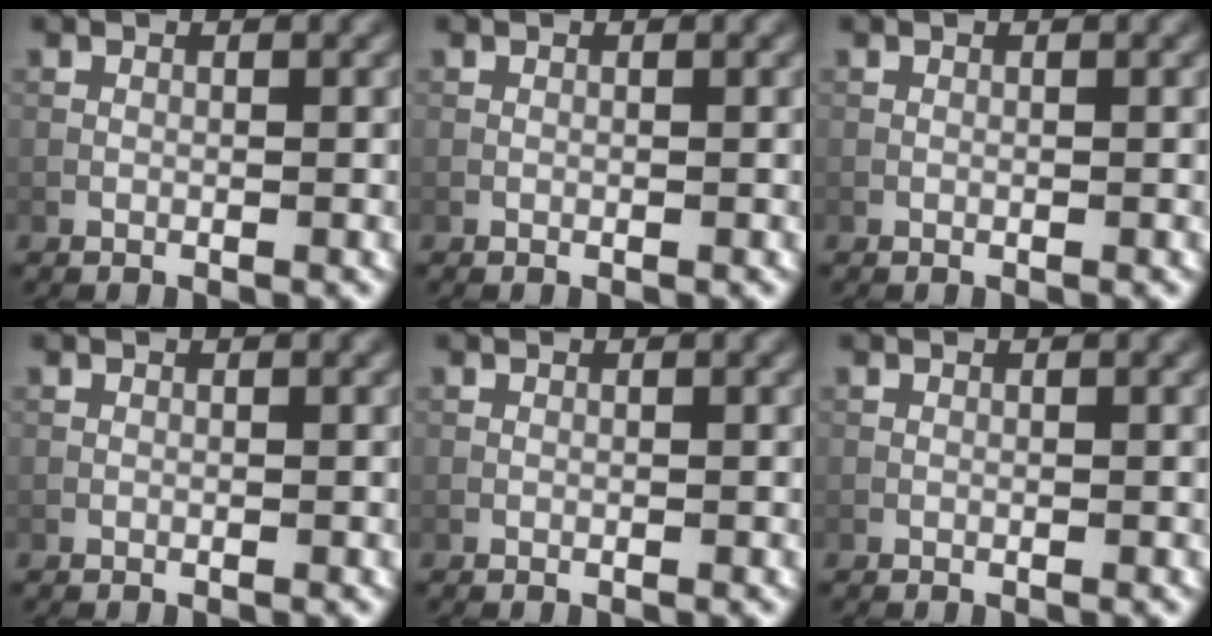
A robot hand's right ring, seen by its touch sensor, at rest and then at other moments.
{"total": 0.0}
{"total": 0.0}
{"total": 0.0}
{"total": 0.0}
{"total": 0.0}